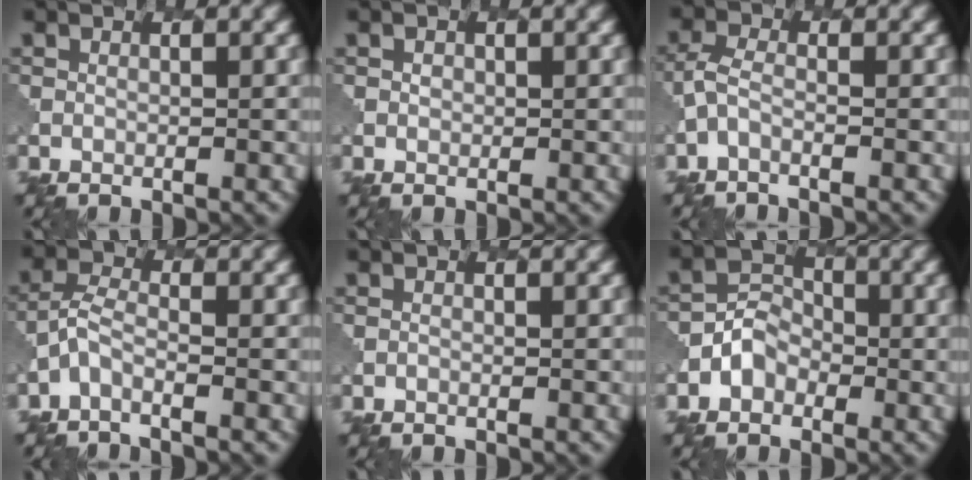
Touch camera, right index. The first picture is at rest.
{"total": 0.8, "force": [0.1, 0.7, 0.2], "torque": [-0.004, 0.000, 0.002]}
{"total": 1.7, "force": [-0.9, 0.6, 1.3], "torque": [-0.038, -0.002, -0.028]}
{"total": 2.0, "force": [-1.4, 0.7, 1.3], "torque": [-0.035, 0.000, -0.037]}
{"total": 0.0}
{"total": 2.6, "force": [-1.1, 2.2, 0.9], "torque": [-0.015, 0.008, -0.026]}